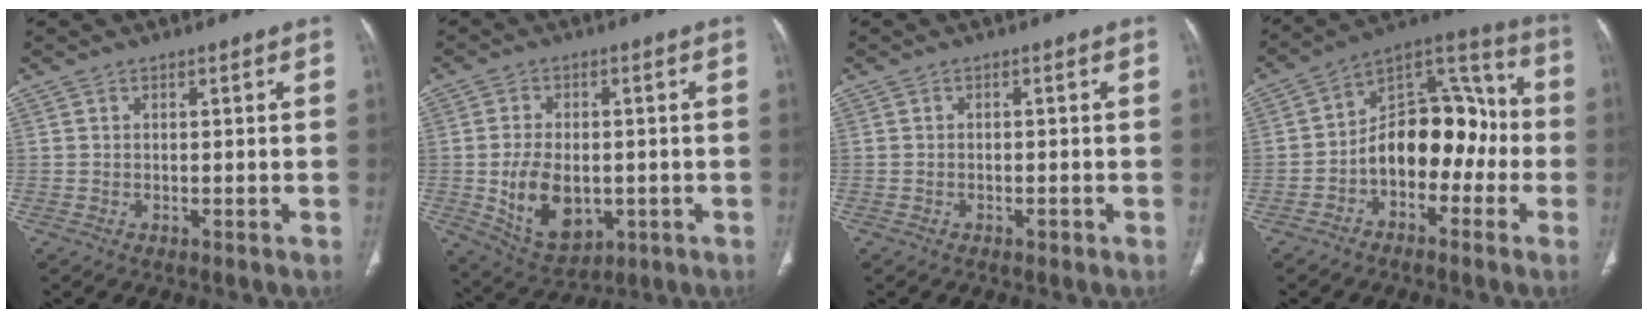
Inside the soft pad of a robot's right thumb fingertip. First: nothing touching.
{"total": 11.7, "force": [-1.8, 7.5, 8.8], "torque": [-0.135, -0.004, -0.013]}
{"total": 1.0, "force": [-0.6, 0.5, 0.6], "torque": [-0.009, 0.004, -0.010]}
{"total": 15.8, "force": [-3.5, 10.1, 11.5], "torque": [-0.135, 0.070, -0.067]}